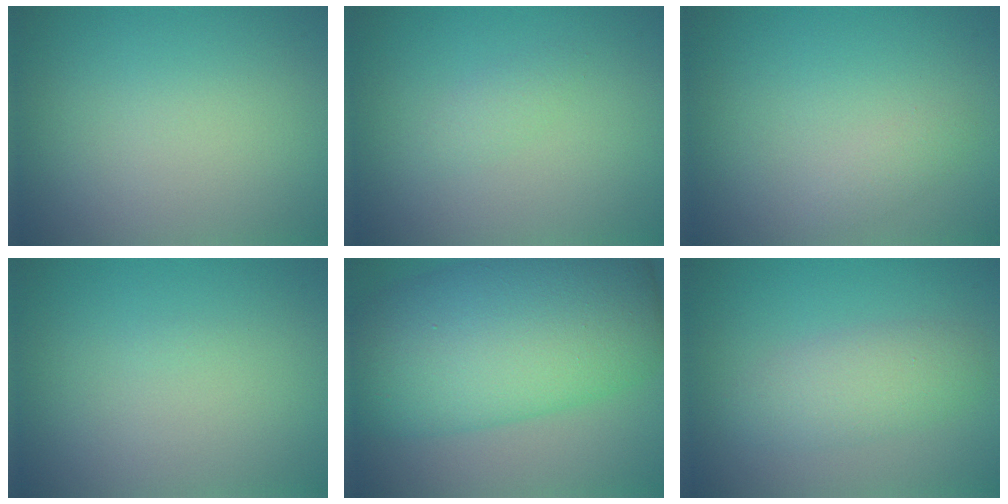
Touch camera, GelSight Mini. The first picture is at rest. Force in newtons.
{"total": 0.9, "press": 0.9, "slide": 0.0}
{"total": 0.9, "press": 0.9, "slide": 0.1}
{"total": 0.0}
{"total": 13.3, "press": 13.3, "slide": 0.3}
{"total": 2.0, "press": 1.9, "slide": 0.2}